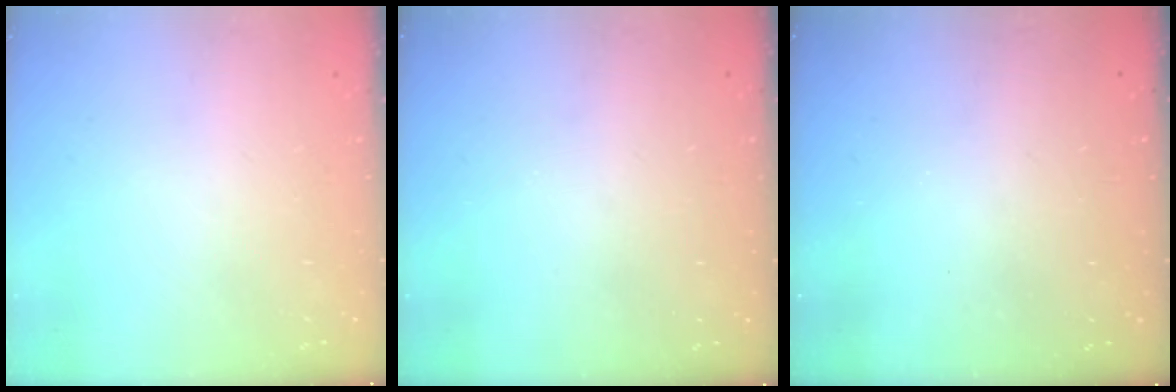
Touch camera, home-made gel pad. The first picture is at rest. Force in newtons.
{"total": 2.9, "press": 2.8, "slide": 0.9}
{"total": 3.2, "press": 3.2, "slide": 0.1}